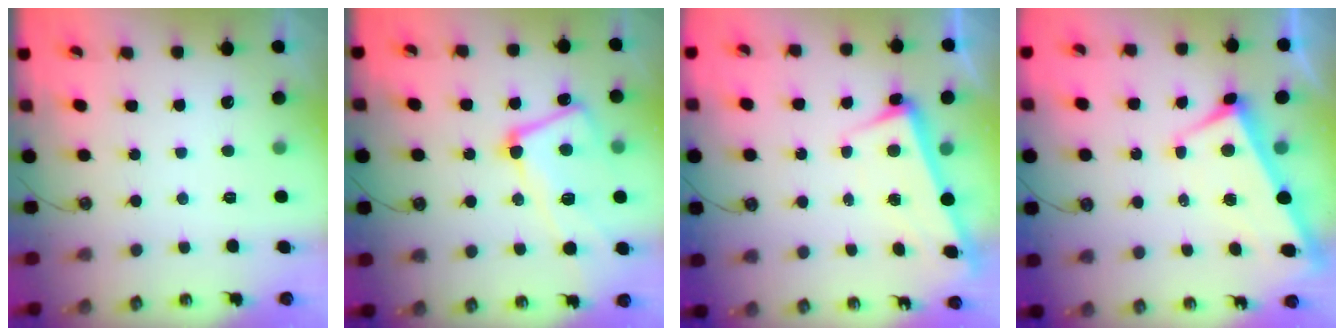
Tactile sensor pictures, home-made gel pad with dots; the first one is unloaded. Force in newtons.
{"total": 10.7, "press": 10.6, "slide": 1.9}
{"total": 2.5, "press": 2.2, "slide": 1.1}
{"total": 2.7, "press": 2.5, "slide": 0.9}